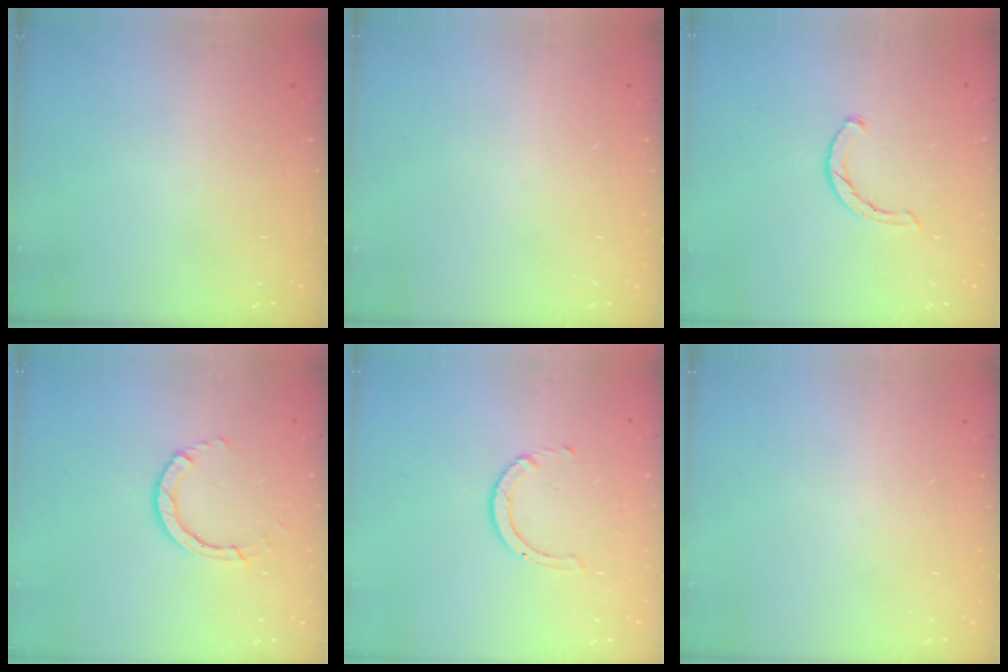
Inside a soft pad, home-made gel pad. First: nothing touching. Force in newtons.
{"total": 0.0}
{"total": 2.3, "press": 2.3, "slide": 0.4}
{"total": 4.0, "press": 4.0, "slide": 0.4}
{"total": 2.3, "press": 2.3, "slide": 0.3}
{"total": 0.0}